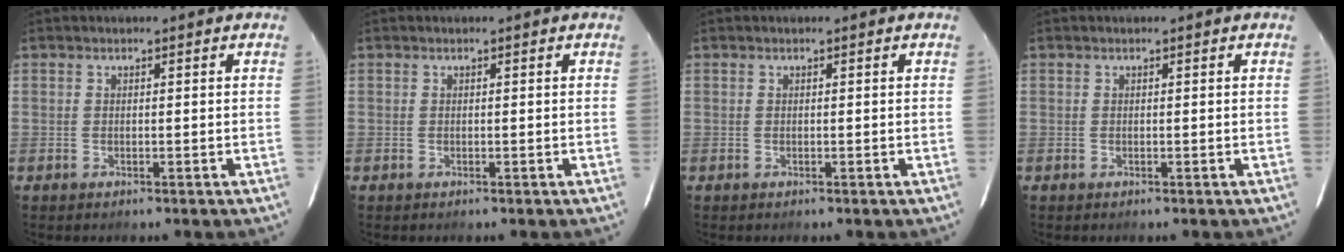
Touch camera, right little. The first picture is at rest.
{"total": 0.0}
{"total": 0.0}
{"total": 0.0}